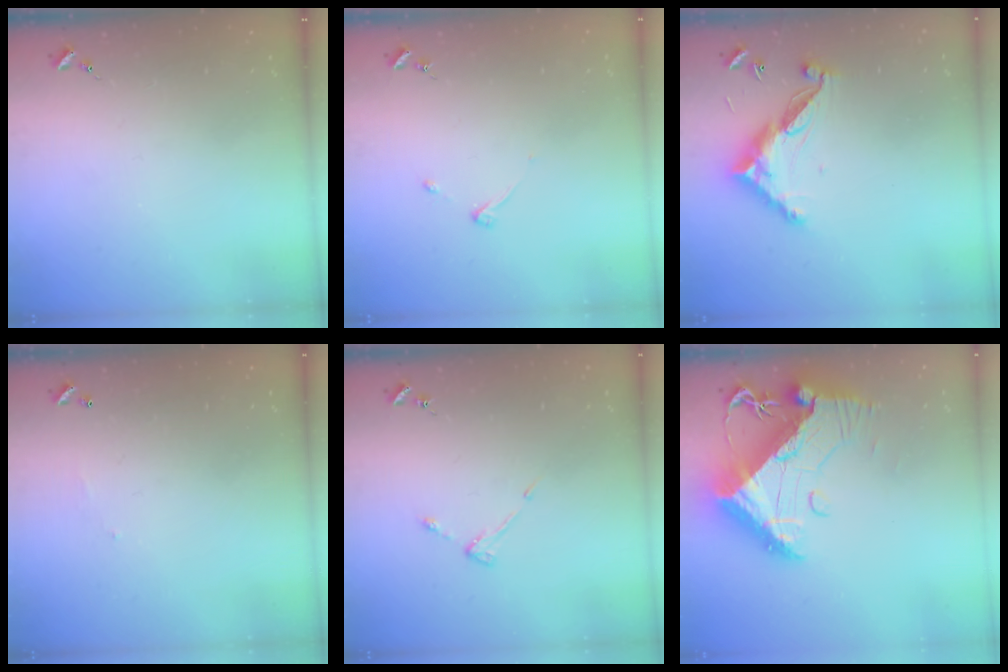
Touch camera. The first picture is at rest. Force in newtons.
{"total": 3.3, "press": 3.2, "slide": 0.6}
{"total": 12.8, "press": 12.8, "slide": 0.4}
{"total": 3.8, "press": 3.8, "slide": 0.1}
{"total": 3.2, "press": 3.1, "slide": 0.5}
{"total": 19.4, "press": 19.3, "slide": 2.1}